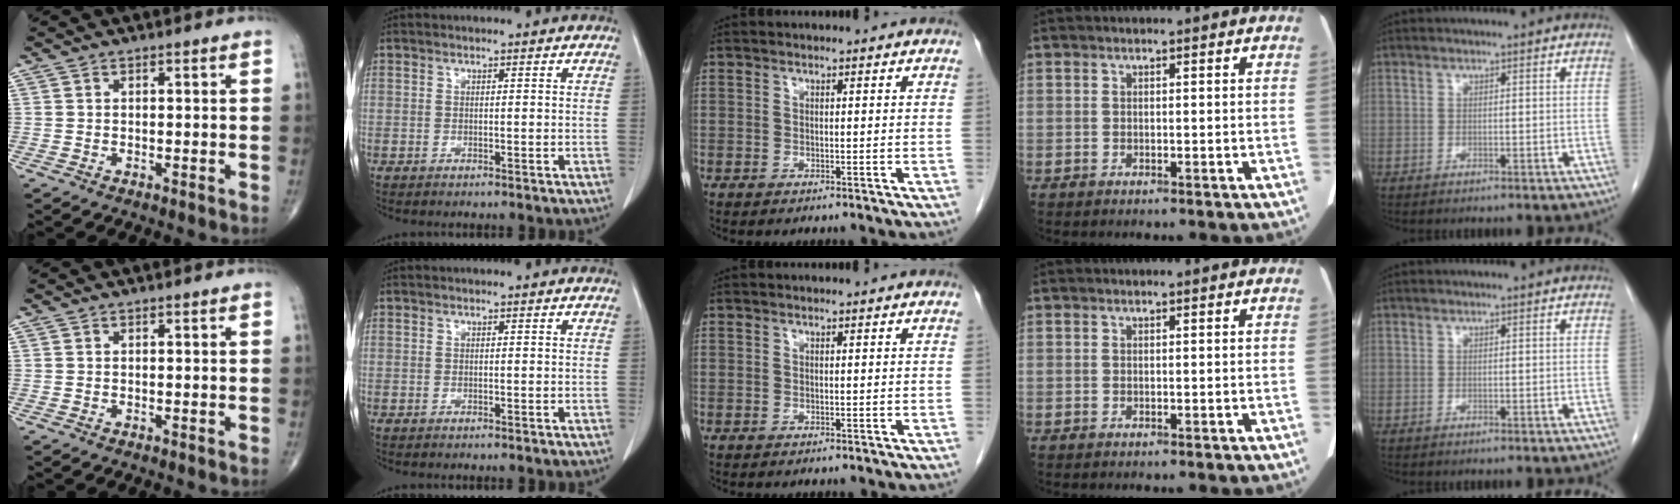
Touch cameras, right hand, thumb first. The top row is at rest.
{}